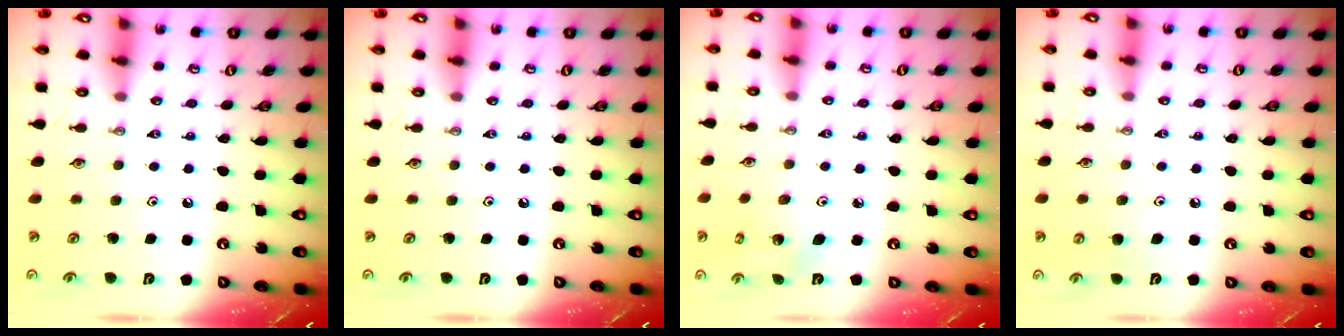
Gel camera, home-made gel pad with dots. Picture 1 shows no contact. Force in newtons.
{"total": 0.0}
{"total": 3.3, "press": 3.2, "slide": 0.3}
{"total": 4.9, "press": 4.5, "slide": 1.9}